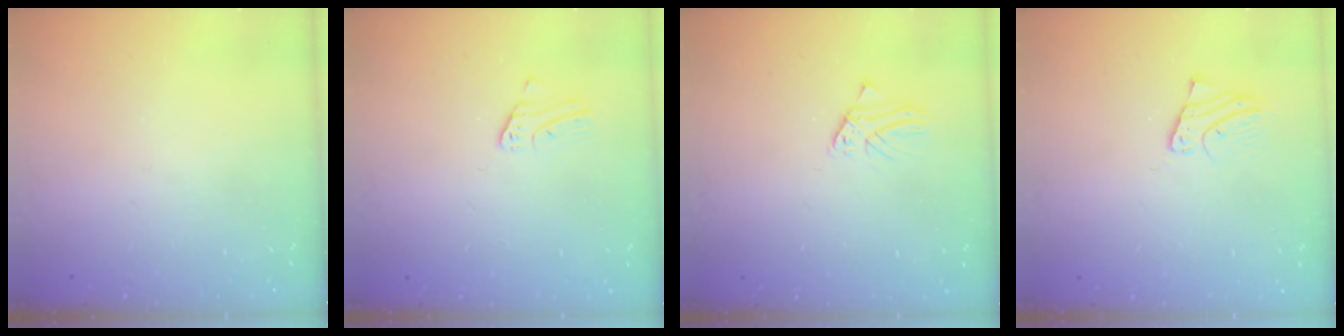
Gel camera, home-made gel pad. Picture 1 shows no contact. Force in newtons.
{"total": 2.3, "press": 2.3, "slide": 0.2}
{"total": 1.1, "press": 1.1, "slide": 0.0}
{"total": 3.1, "press": 3.1, "slide": 0.3}